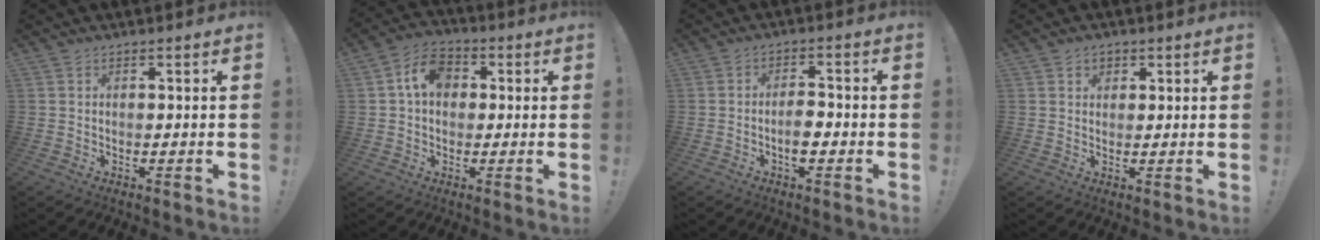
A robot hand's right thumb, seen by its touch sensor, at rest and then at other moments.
{"total": 9.8, "force": [2.5, 7.2, 6.1], "torque": [-0.096, 0.010, 0.046]}
{"total": 4.8, "force": [-1.8, 2.2, 3.9], "torque": [-0.067, 0.002, -0.033]}
{"total": 2.4, "force": [1.2, 2.0, 0.6], "torque": [0.001, -0.001, 0.019]}